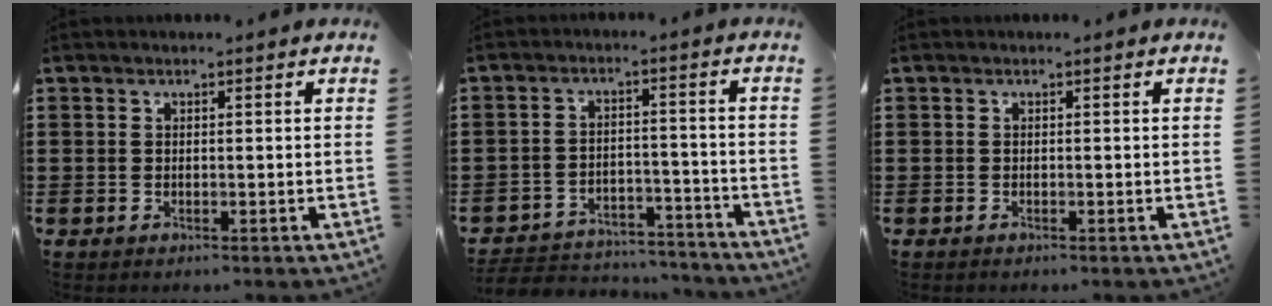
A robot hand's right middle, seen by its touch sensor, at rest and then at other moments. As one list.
[{"total": 4.9, "force": [-4.8, 0.9, 0.6], "torque": [-0.020, 0.004, -0.100]}, {"total": 0.0}]